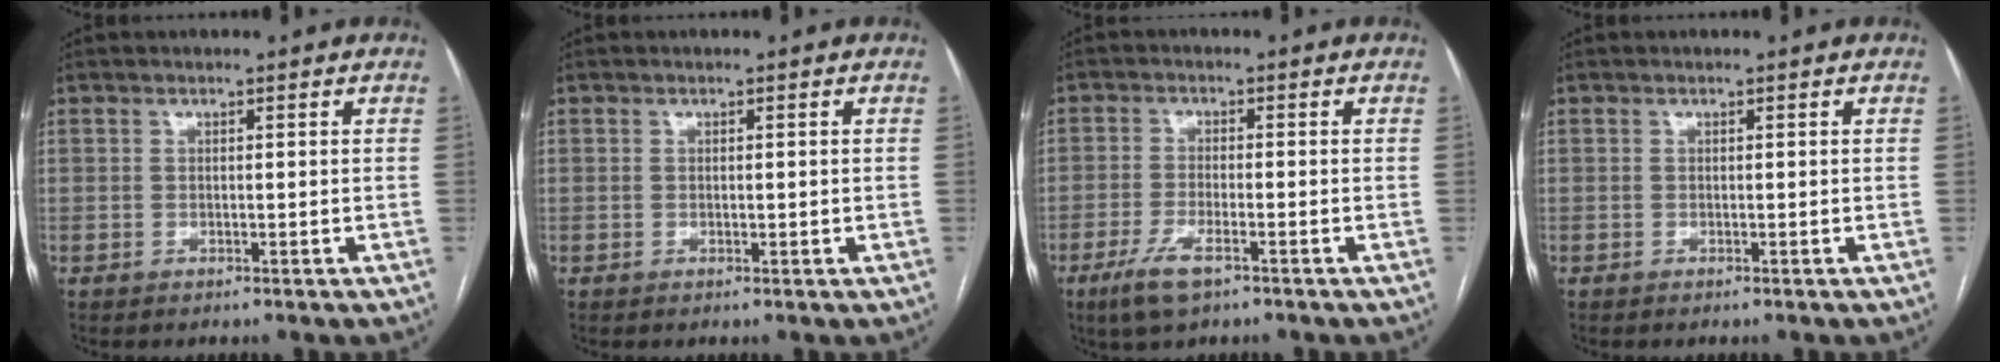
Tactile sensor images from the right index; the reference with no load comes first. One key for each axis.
{"total": 0.5, "fx": 0.1, "fy": 0.4, "fz": 0.4, "tx": -0.004, "ty": 0.000, "tz": 0.003}
{"total": 5.6, "fx": -3.4, "fy": 1.2, "fz": 4.3, "tx": -0.097, "ty": -0.011, "tz": -0.060}
{"total": 0.0}